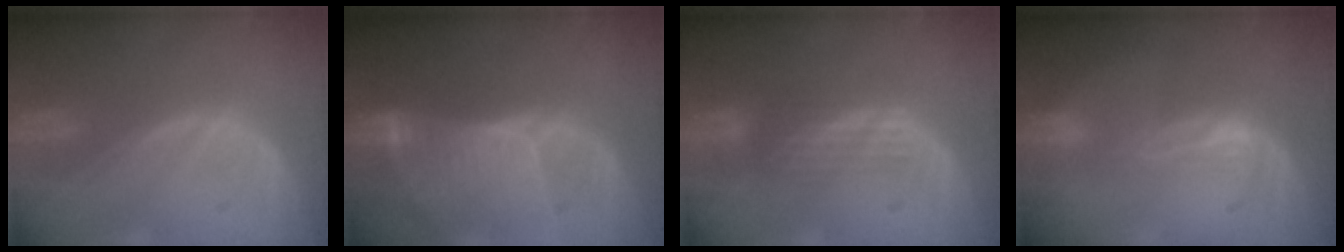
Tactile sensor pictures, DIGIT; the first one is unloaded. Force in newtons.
{"total": 8.4, "press": 7.6, "slide": 3.4}
{"total": 3.5, "press": 3.1, "slide": 1.7}
{"total": 2.7, "press": 2.3, "slide": 1.5}